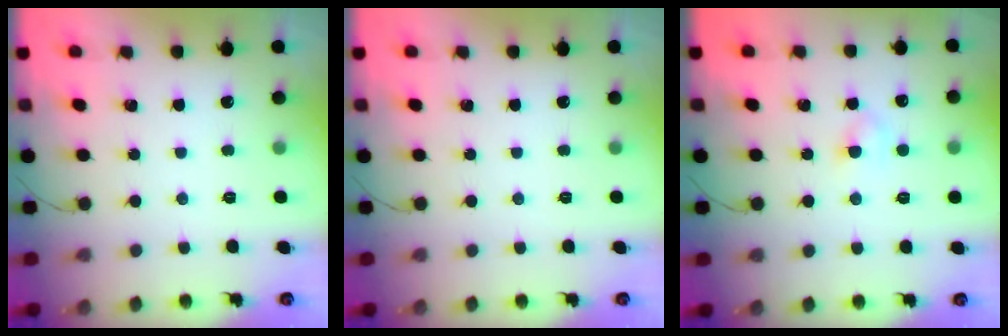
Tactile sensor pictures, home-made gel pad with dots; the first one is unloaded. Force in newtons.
{"total": 0.0}
{"total": 3.1, "press": 2.9, "slide": 1.1}